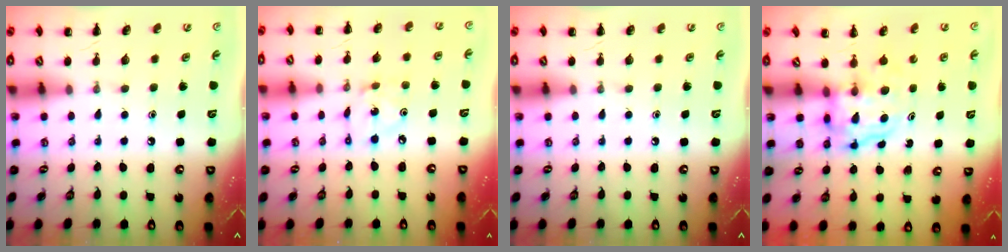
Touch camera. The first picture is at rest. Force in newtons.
{"total": 2.3, "press": 2.3, "slide": 0.1}
{"total": 0.0}
{"total": 4.0, "press": 4.0, "slide": 0.3}